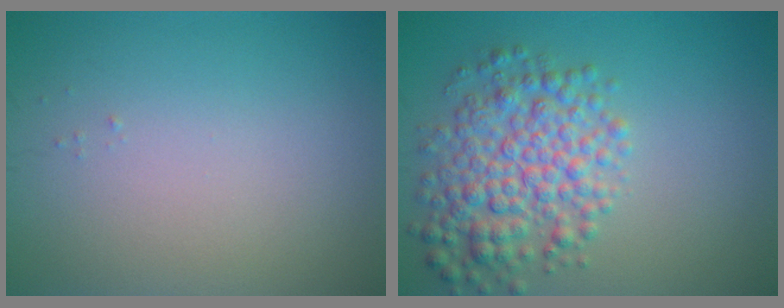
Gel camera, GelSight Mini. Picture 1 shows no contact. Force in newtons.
{"total": 6.0, "press": 6.0, "slide": 0.0}